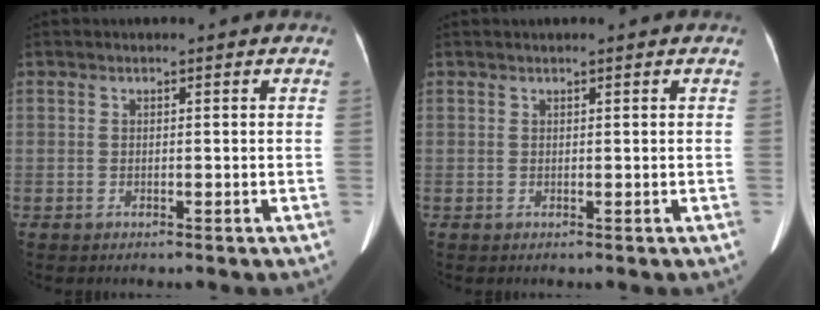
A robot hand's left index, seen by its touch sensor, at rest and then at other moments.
{"total": 0.6, "force": [0.5, -0.1, 0.3], "torque": [-0.008, 0.009, 0.015]}